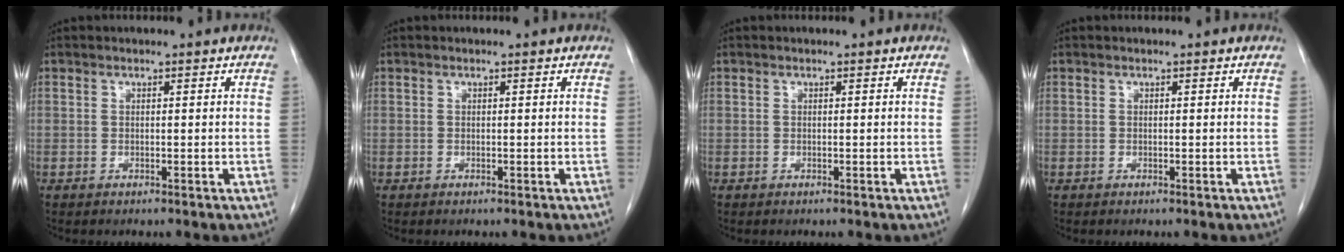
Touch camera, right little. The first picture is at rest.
{"total": 0.0}
{"total": 0.0}
{"total": 0.0}